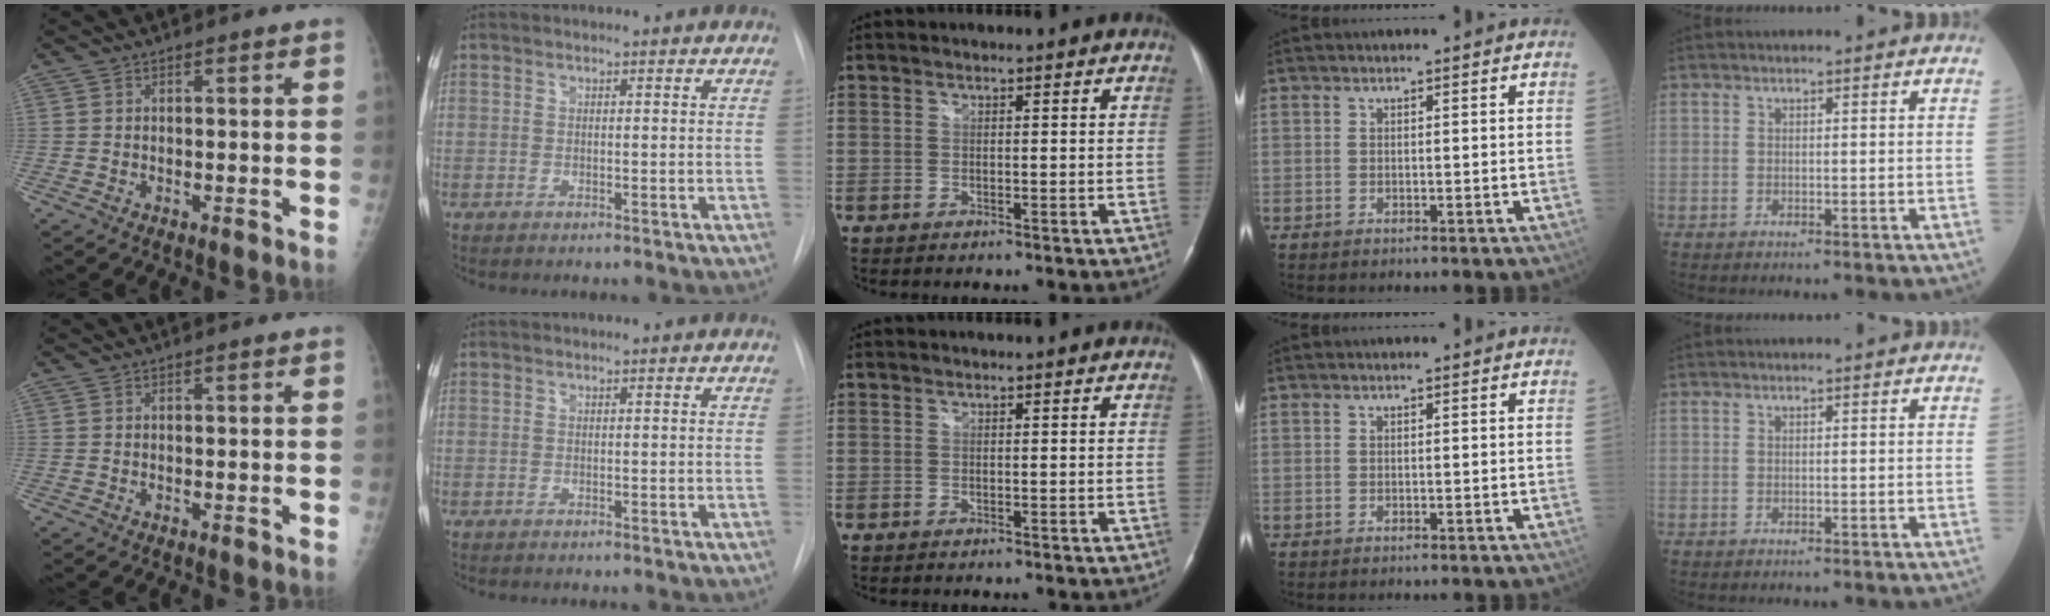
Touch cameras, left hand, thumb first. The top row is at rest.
{}